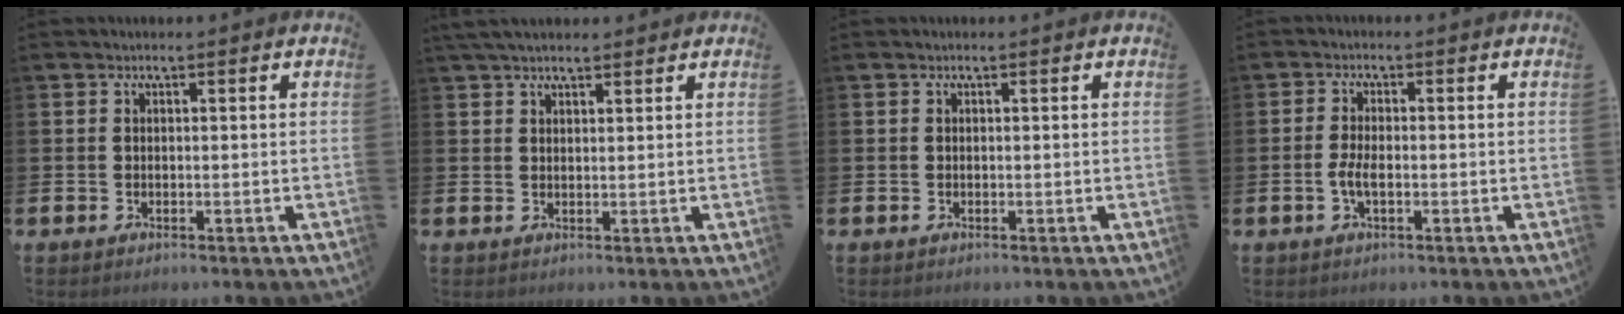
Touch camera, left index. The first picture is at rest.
{"total": 2.9, "force": [2.6, 0.8, 1.2], "torque": [-0.026, -0.001, 0.047]}
{"total": 0.0}
{"total": 2.5, "force": [-0.7, 0.9, 2.2], "torque": [-0.039, 0.002, -0.014]}